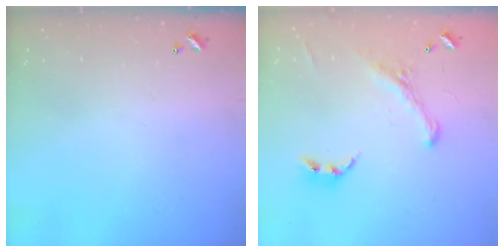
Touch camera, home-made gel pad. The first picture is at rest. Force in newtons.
{"total": 2.9, "press": 2.7, "slide": 1.2}